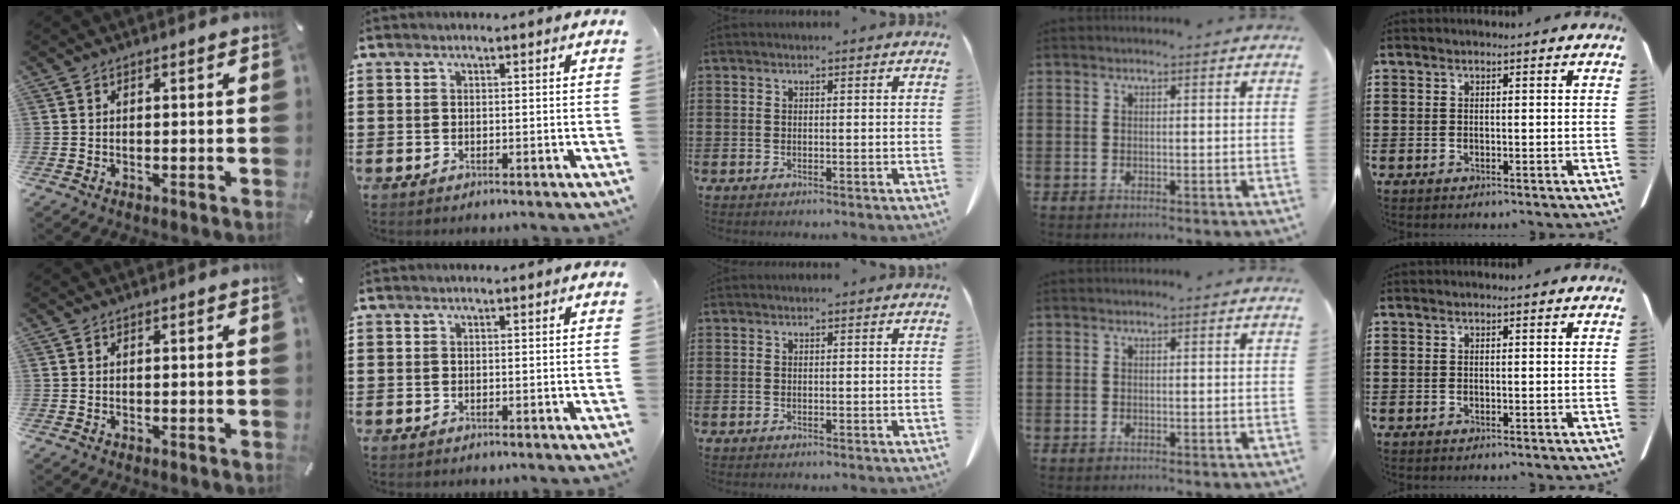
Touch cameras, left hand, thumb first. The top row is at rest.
{}